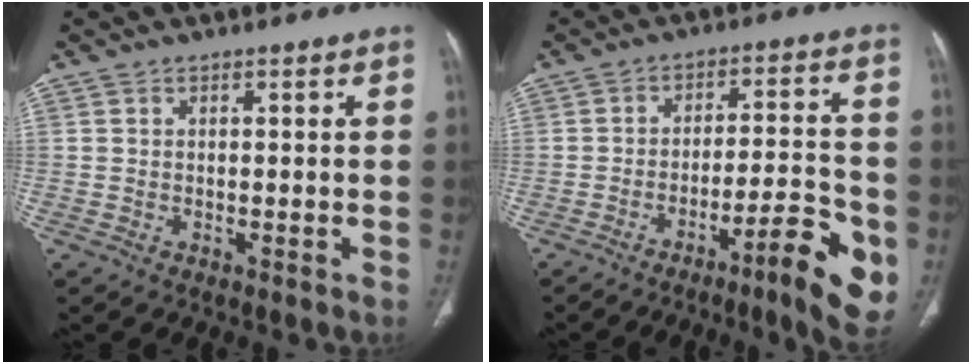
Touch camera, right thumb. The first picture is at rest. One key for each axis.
{"total": 12.6, "fx": -5.7, "fy": 2.4, "fz": 11.0, "tx": -0.143, "ty": 0.029, "tz": -0.079}